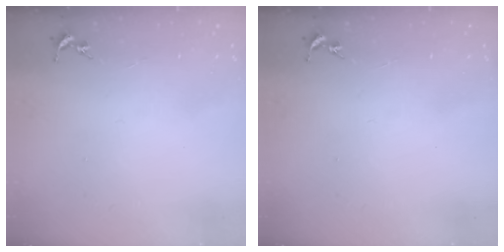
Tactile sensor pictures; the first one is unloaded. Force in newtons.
{"total": 0.0}